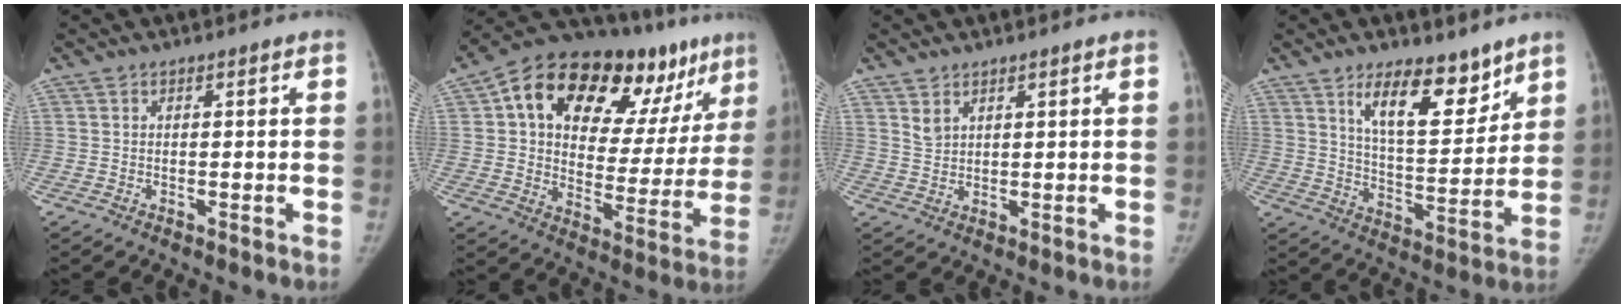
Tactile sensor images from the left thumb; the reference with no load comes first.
{"total": 28.4, "force": [14.6, 14.5, 19.5], "torque": [-0.239, 0.010, 0.222]}
{"total": 2.2, "force": [1.6, 1.1, 1.0], "torque": [-0.011, -0.010, 0.037]}
{"total": 13.4, "force": [8.8, 5.6, 8.4], "torque": [-0.098, -0.066, 0.150]}